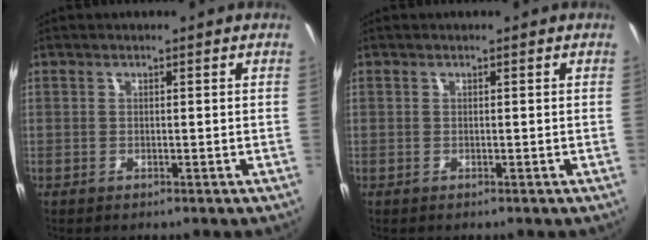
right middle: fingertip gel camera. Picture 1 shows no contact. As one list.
[{"total": 0.0}]